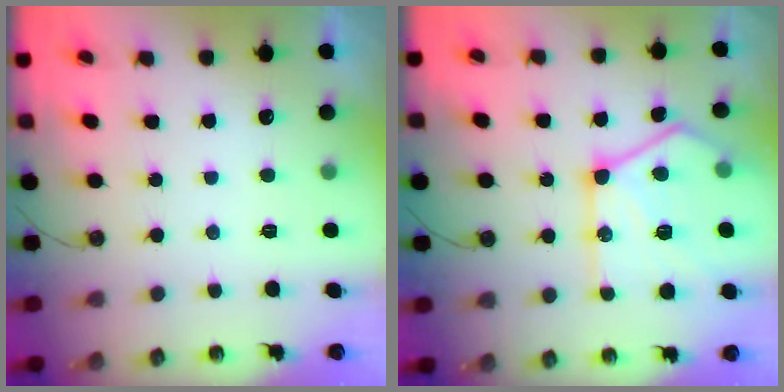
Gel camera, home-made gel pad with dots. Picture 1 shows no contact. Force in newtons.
{"total": 21.9, "press": 21.8, "slide": 1.5}